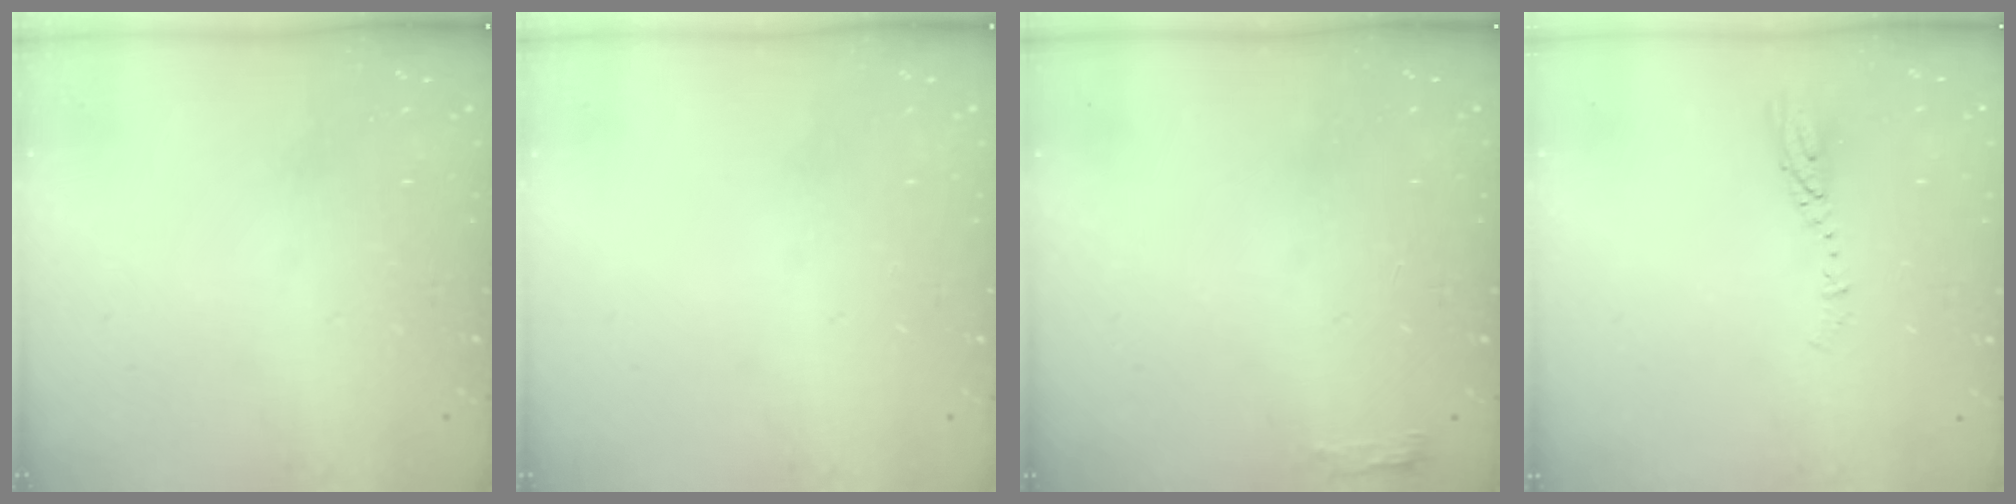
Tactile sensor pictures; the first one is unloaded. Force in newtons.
{"total": 0.0}
{"total": 3.3, "press": 3.2, "slide": 0.9}
{"total": 3.8, "press": 3.8, "slide": 0.3}